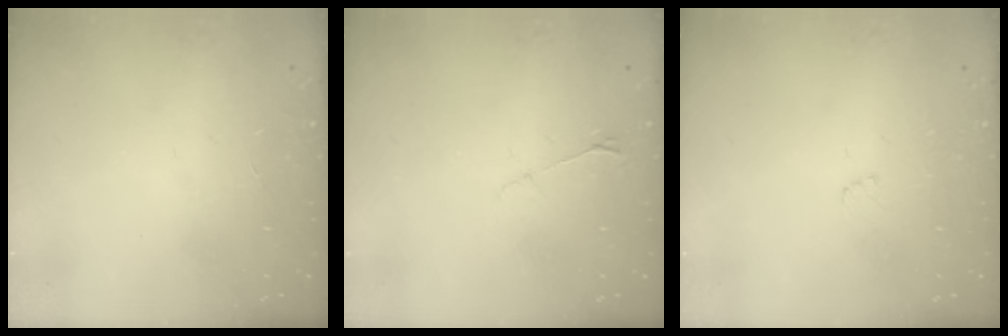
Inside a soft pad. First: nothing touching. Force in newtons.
{"total": 3.0, "press": 3.0, "slide": 0.5}
{"total": 3.3, "press": 3.3, "slide": 0.4}